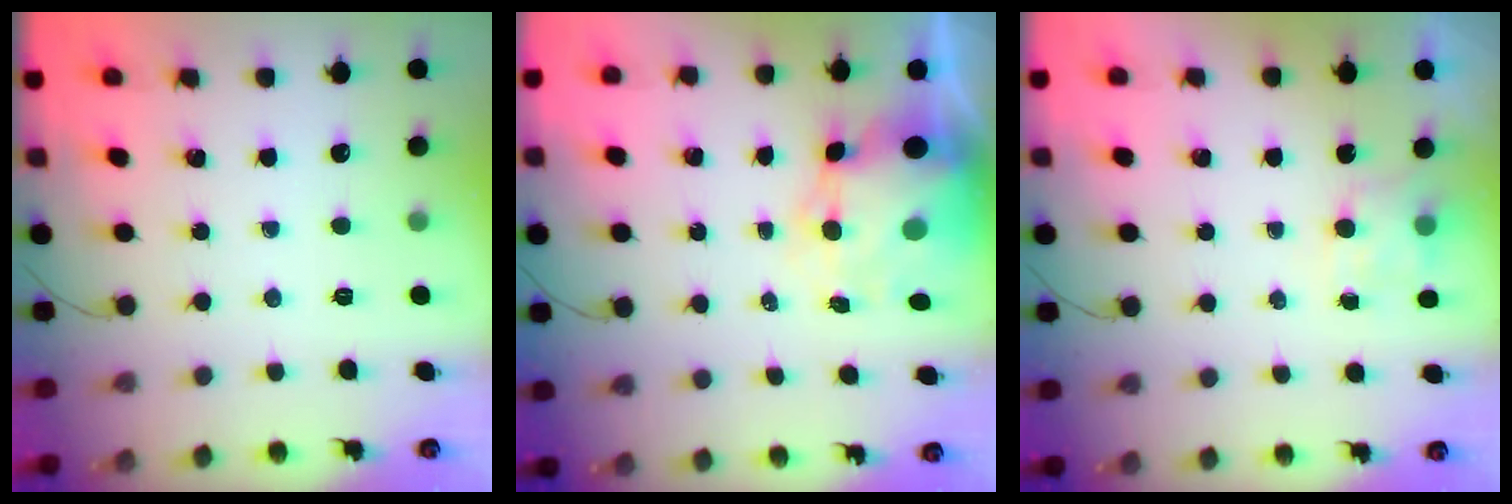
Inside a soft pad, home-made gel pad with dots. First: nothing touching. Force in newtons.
{"total": 9.4, "press": 9.1, "slide": 2.3}
{"total": 4.2, "press": 4.1, "slide": 0.9}